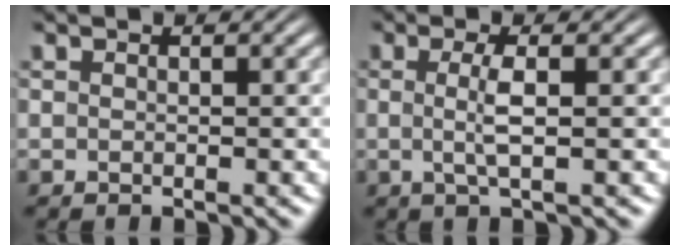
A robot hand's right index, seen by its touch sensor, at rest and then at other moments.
{"total": 2.4, "force": [-0.2, -0.1, 2.4], "torque": [-0.047, -0.004, 0.000]}